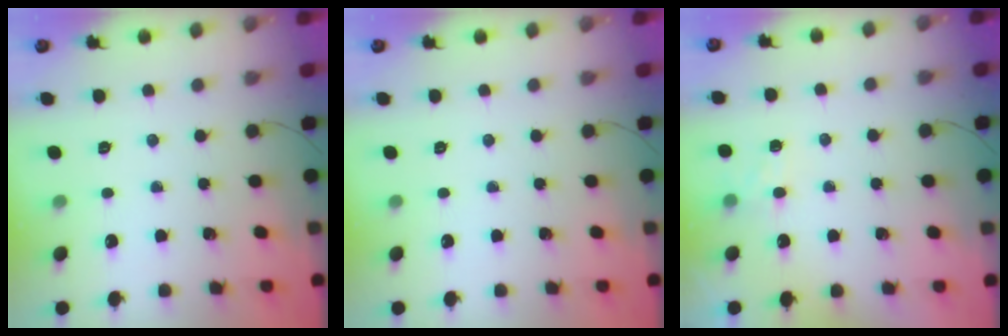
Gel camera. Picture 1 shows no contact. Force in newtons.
{"total": 0.0}
{"total": 4.9, "press": 4.7, "slide": 1.6}